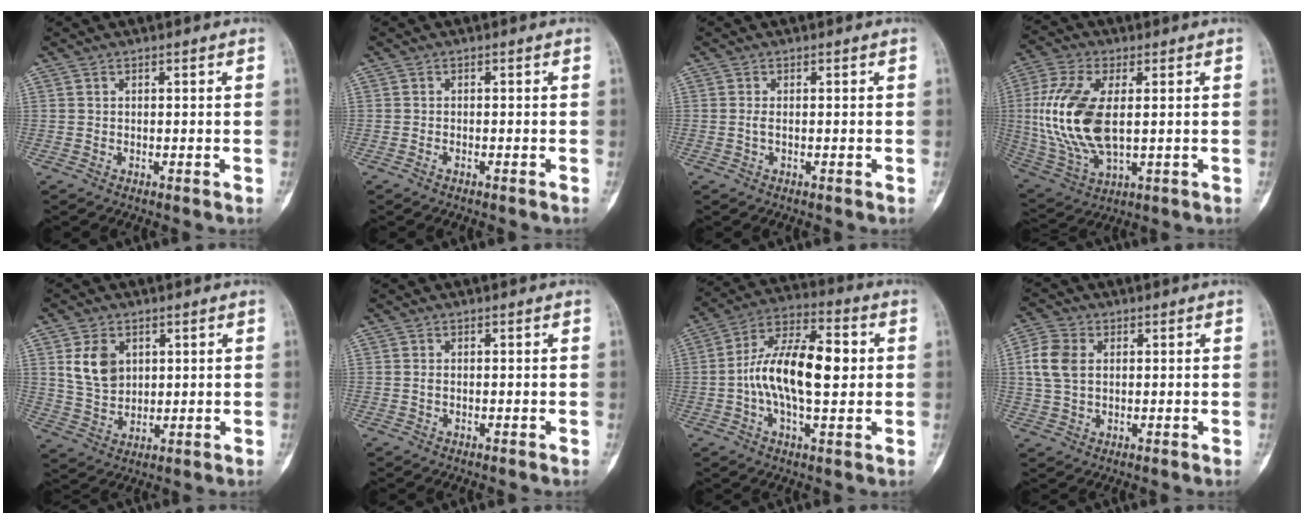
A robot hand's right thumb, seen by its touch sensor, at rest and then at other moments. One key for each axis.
{"total": 0.6, "fx": -0.5, "fy": 0.2, "fz": 0.4, "tx": -0.014, "ty": 0.005, "tz": -0.008}
{"total": 0.8, "fx": -0.1, "fy": 0.3, "fz": 0.8, "tx": -0.021, "ty": -0.002, "tz": -0.001}
{"total": 17.0, "fx": 1.2, "fy": 8.5, "fz": 14.7, "tx": -0.319, "ty": -0.008, "tz": 0.030}
{"total": 7.7, "fx": 2.6, "fy": 5.5, "fz": 4.6, "tx": -0.065, "ty": -0.014, "tz": 0.058}
{"total": 0.6, "fx": -0.1, "fy": 0.4, "fz": 0.5, "tx": -0.013, "ty": 0.000, "tz": 0.000}
{"total": 16.4, "fx": 0.4, "fy": 7.4, "fz": 14.7, "tx": -0.252, "ty": 0.026, "tz": -0.001}
{"total": 6.9, "fx": 1.2, "fy": 4.9, "fz": 4.8, "tx": -0.100, "ty": 0.009, "tz": 0.023}